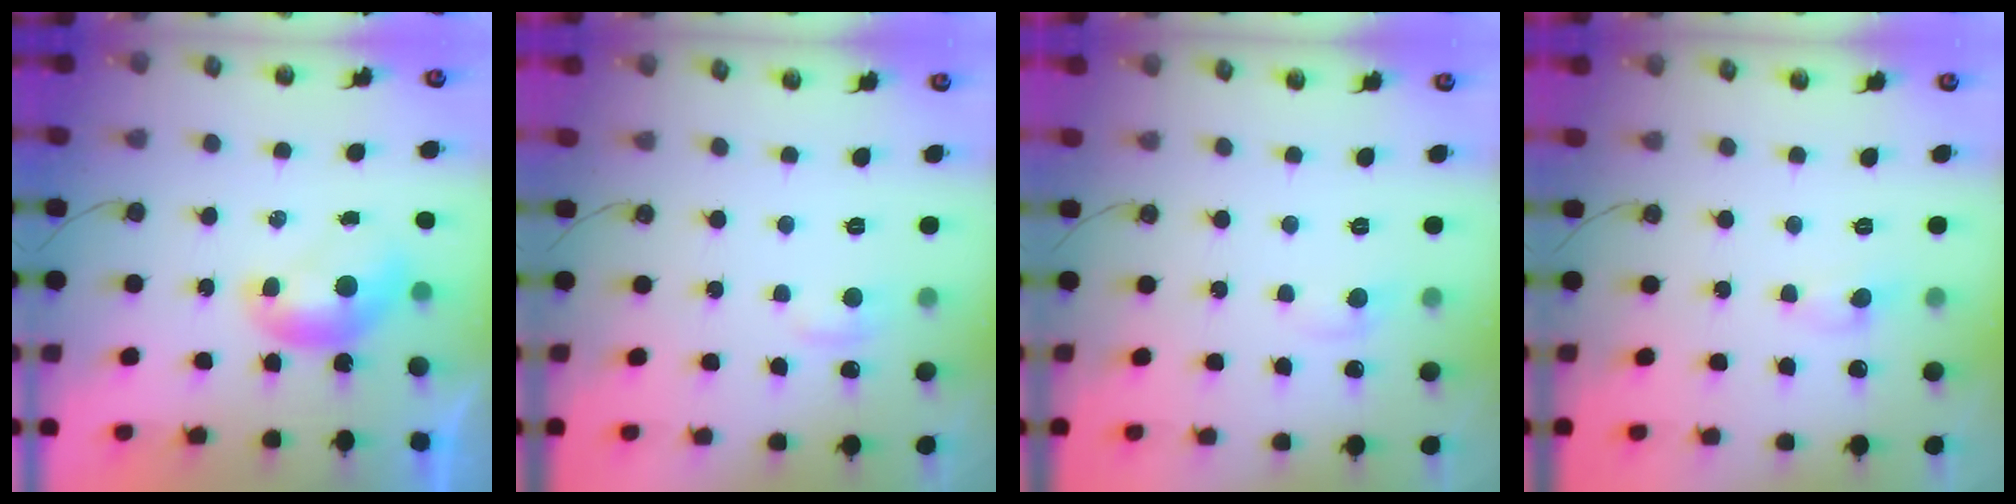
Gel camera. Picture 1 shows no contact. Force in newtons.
{"total": 1.5, "press": 1.4, "slide": 0.7}
{"total": 0.6, "press": 0.3, "slide": 0.5}
{"total": 0.9, "press": 0.6, "slide": 0.6}